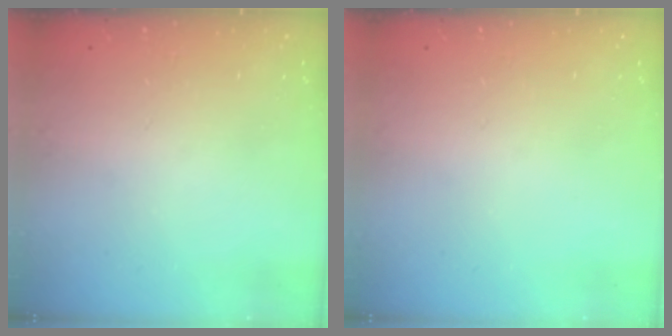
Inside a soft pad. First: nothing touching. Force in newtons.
{"total": 0.0}